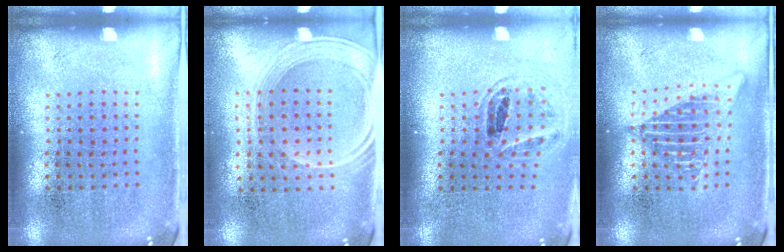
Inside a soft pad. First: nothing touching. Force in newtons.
{"total": 1.8, "press": 1.6, "slide": 1.0}
{"total": 0.9, "press": 0.9, "slide": 0.2}
{"total": 2.6, "press": 2.6, "slide": 0.3}